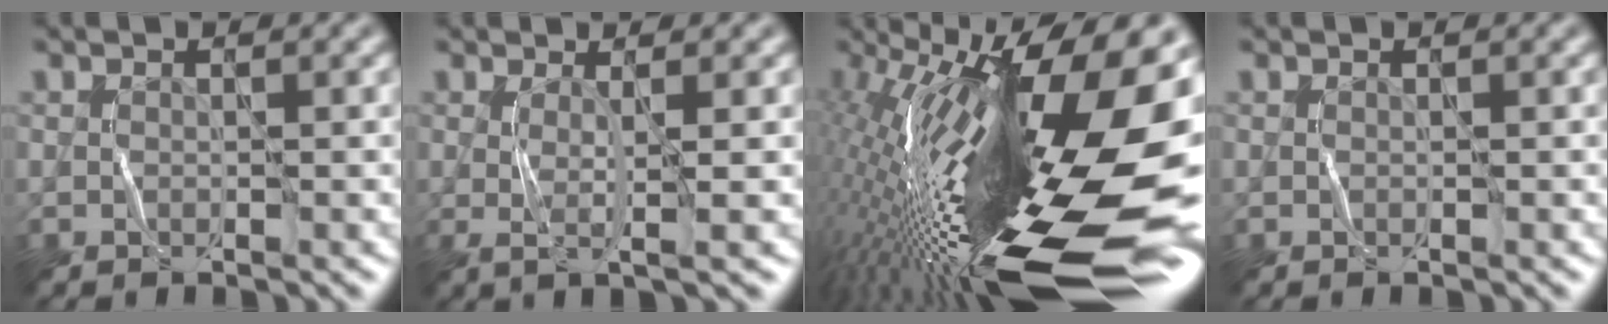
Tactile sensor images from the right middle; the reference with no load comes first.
{"total": 2.0, "force": [0.2, 0.2, 1.9], "torque": [-0.041, 0.000, 0.008]}
{"total": 20.7, "force": [-2.1, 6.3, 19.6], "torque": [-0.328, 0.014, -0.059]}
{"total": 0.0}